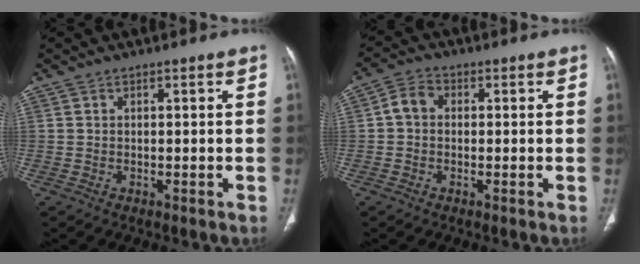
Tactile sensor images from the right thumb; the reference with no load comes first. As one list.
[{"total": 4.1, "force": [0.1, 3.3, 2.4], "torque": [-0.037, 0.014, -0.008]}]